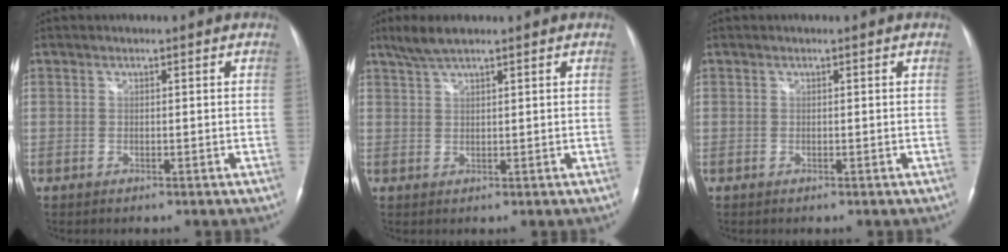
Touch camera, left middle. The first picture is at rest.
{"total": 3.6, "force": [2.9, 0.4, 2.2], "torque": [-0.052, 0.009, 0.060]}
{"total": 0.0}